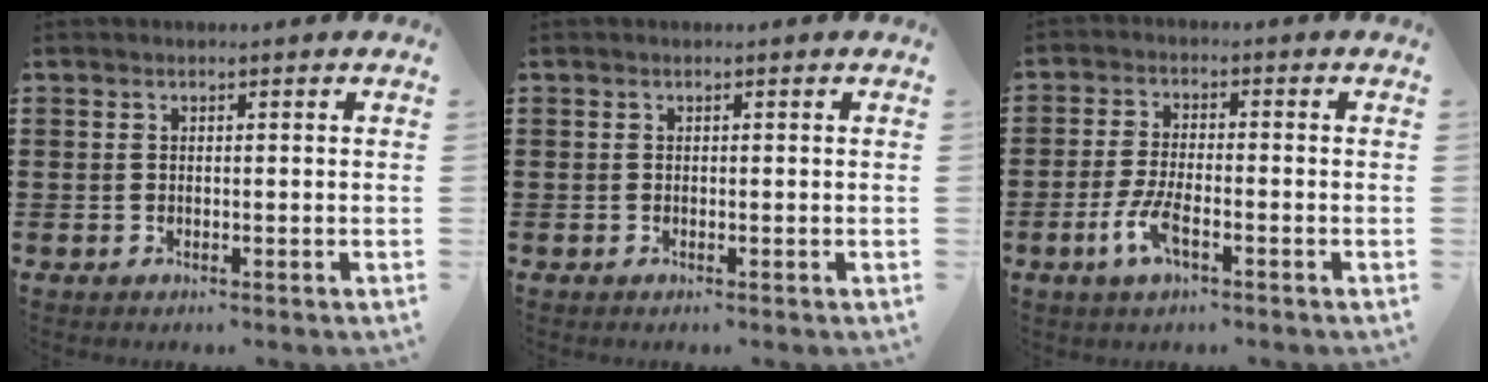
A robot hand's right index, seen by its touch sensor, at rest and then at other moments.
{"total": 0.0}
{"total": 5.1, "force": [-2.4, 1.5, 4.3], "torque": [-0.097, -0.009, -0.049]}